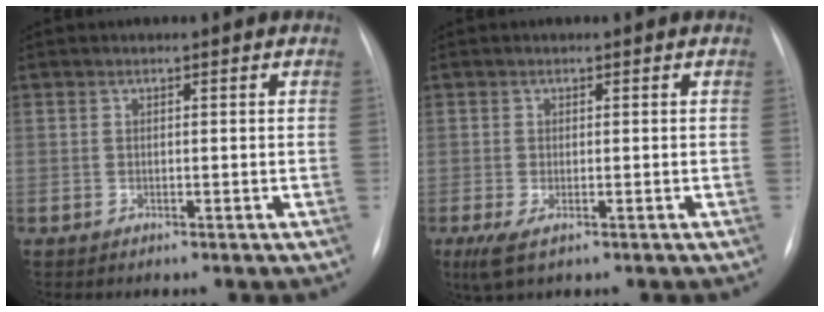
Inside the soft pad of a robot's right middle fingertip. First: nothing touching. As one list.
[{"total": 3.3, "force": [-1.7, 1.1, 2.7], "torque": [-0.052, -0.009, -0.025]}]